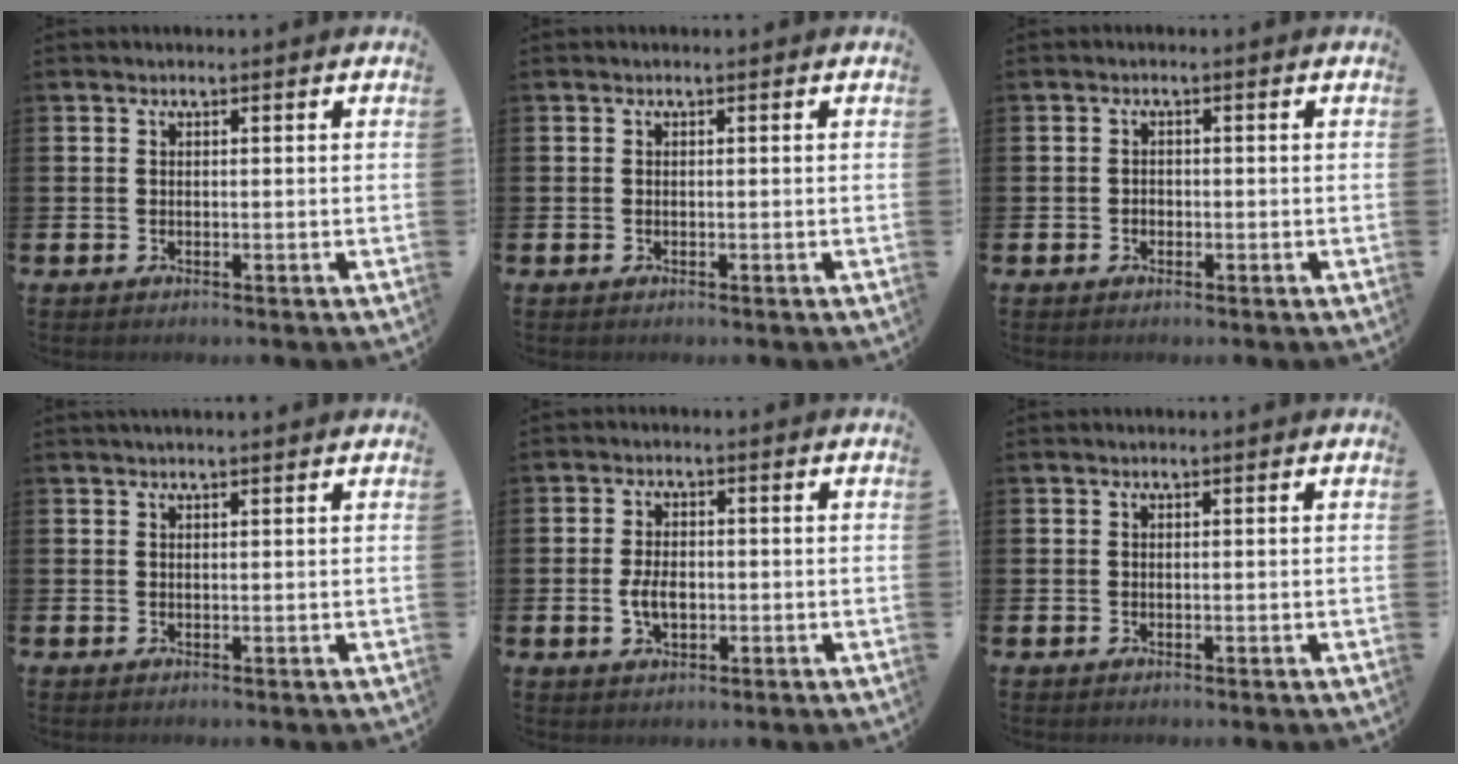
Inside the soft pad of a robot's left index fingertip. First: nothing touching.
{"total": 0.0}
{"total": 1.0, "force": [-0.4, 0.9, 0.2], "torque": [-0.003, 0.004, -0.011]}
{"total": 1.0, "force": [0.9, -0.1, 0.4], "torque": [-0.006, 0.001, 0.016]}
{"total": 3.7, "force": [-0.4, 2.2, 2.9], "torque": [-0.046, 0.001, -0.011]}
{"total": 0.0}